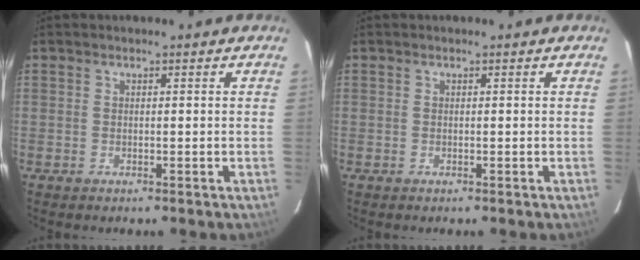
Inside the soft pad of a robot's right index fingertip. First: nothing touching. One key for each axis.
{"total": 0.0}